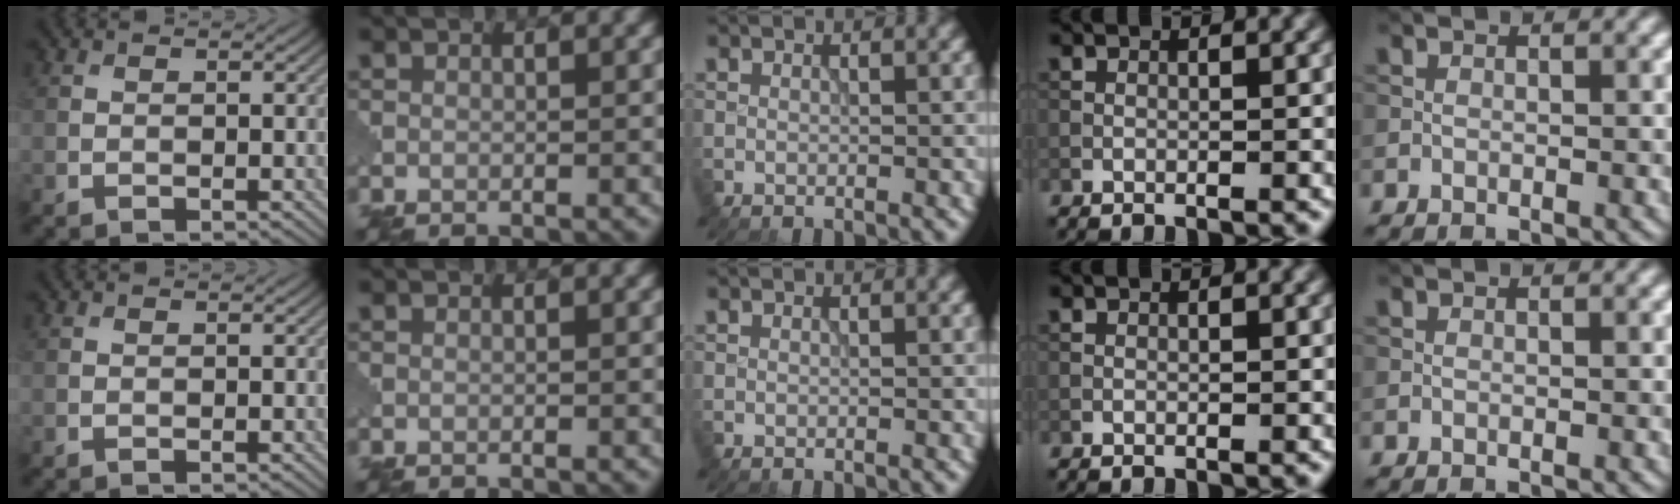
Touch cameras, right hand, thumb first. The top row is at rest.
{}